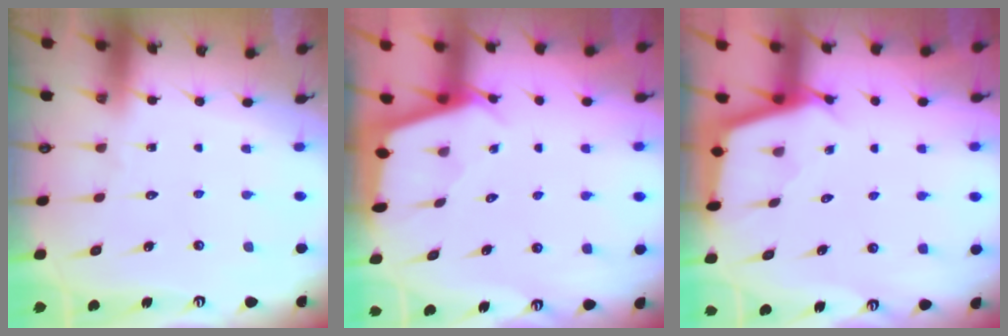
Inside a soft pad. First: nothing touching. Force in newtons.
{"total": 2.5, "press": 2.5, "slide": 0.3}
{"total": 2.5, "press": 2.5, "slide": 0.1}